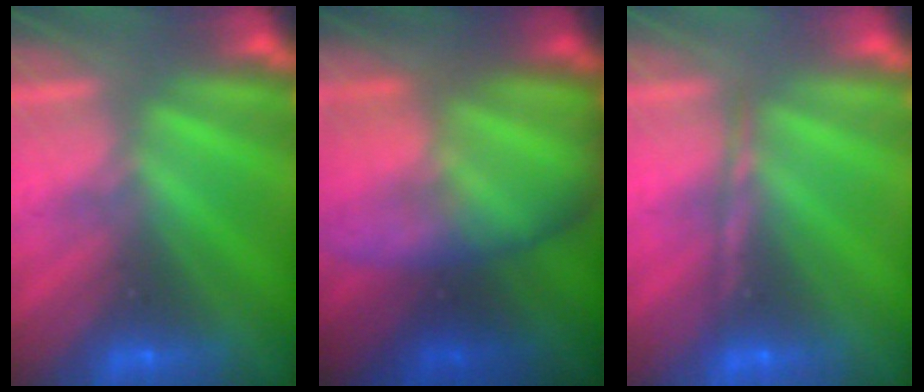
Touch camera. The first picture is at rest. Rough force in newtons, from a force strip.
{"total": 5.7}
{"total": 1.7}